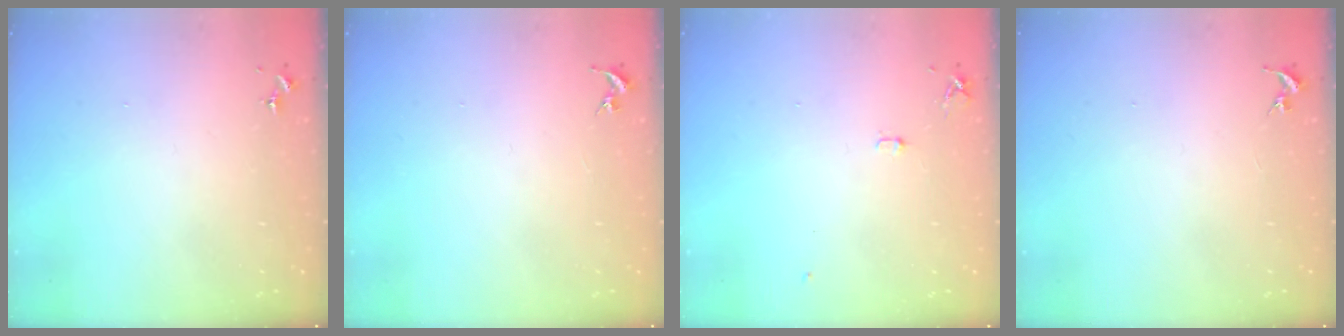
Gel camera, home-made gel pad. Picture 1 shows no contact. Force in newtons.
{"total": 0.0}
{"total": 5.2, "press": 5.1, "slide": 0.6}
{"total": 0.0}